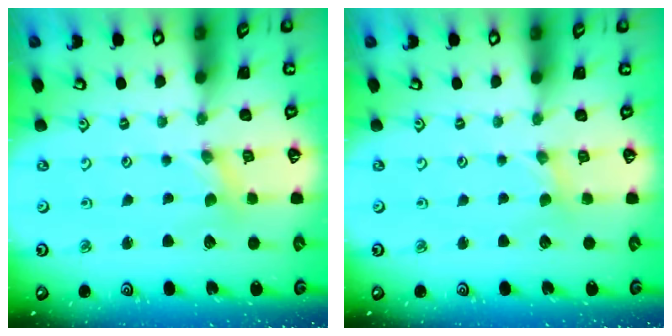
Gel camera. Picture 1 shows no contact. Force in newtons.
{"total": 0.6, "press": 0.6, "slide": 0.2}